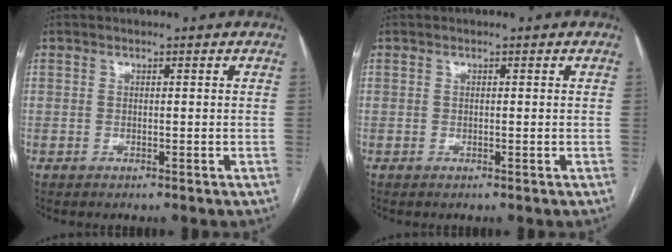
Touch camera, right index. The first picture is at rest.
{"total": 0.0}